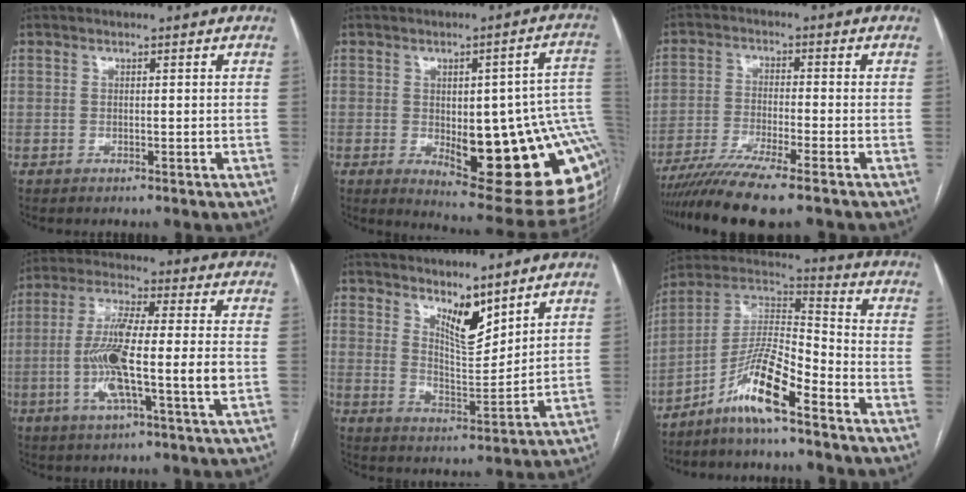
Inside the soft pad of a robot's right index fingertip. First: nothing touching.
{"total": 23.5, "force": [-2.9, 6.9, 22.2], "torque": [-0.200, 0.011, -0.012]}
{"total": 11.0, "force": [-8.7, 0.0, 6.7], "torque": [-0.111, -0.027, -0.145]}
{"total": 13.5, "force": [-2.3, 0.9, 13.3], "torque": [-0.258, 0.004, -0.046]}
{"total": 6.8, "force": [5.2, 1.8, 4.0], "torque": [-0.078, -0.012, 0.100]}
{"total": 11.0, "force": [-7.1, 1.3, 8.4], "torque": [-0.168, 0.010, -0.140]}